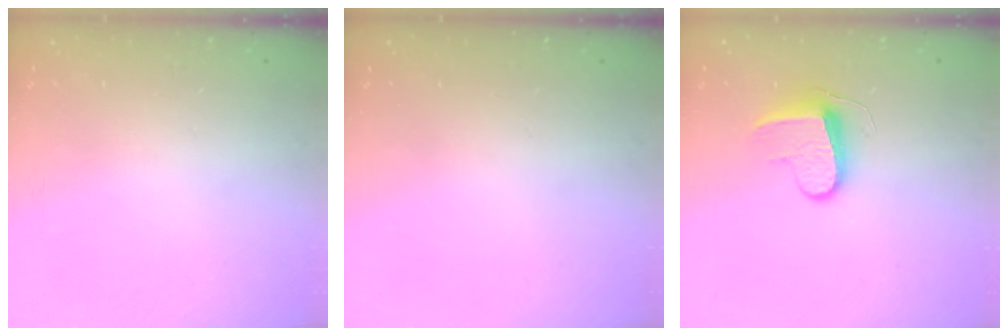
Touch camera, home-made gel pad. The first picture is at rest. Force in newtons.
{"total": 0.0}
{"total": 9.0, "press": 9.0, "slide": 0.5}